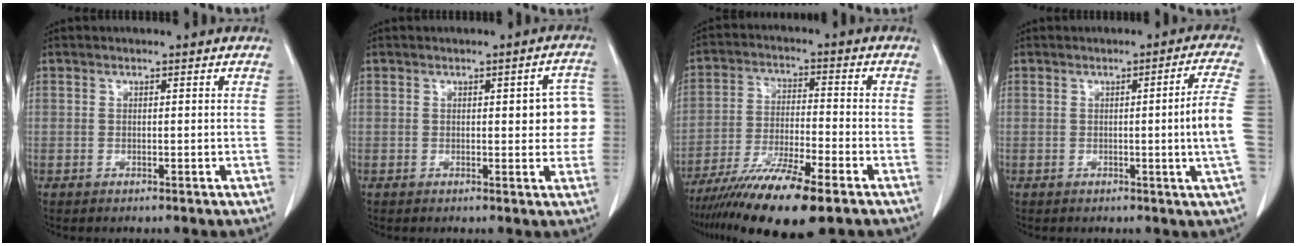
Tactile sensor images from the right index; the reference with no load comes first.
{"total": 6.3, "force": [0.5, 2.1, 5.9], "torque": [-0.054, 0.014, 0.003]}
{"total": 12.7, "force": [-8.7, 1.2, 9.1], "torque": [-0.166, -0.031, -0.153]}
{"total": 5.6, "force": [-0.3, -0.8, 5.6], "torque": [-0.074, -0.004, -0.007]}